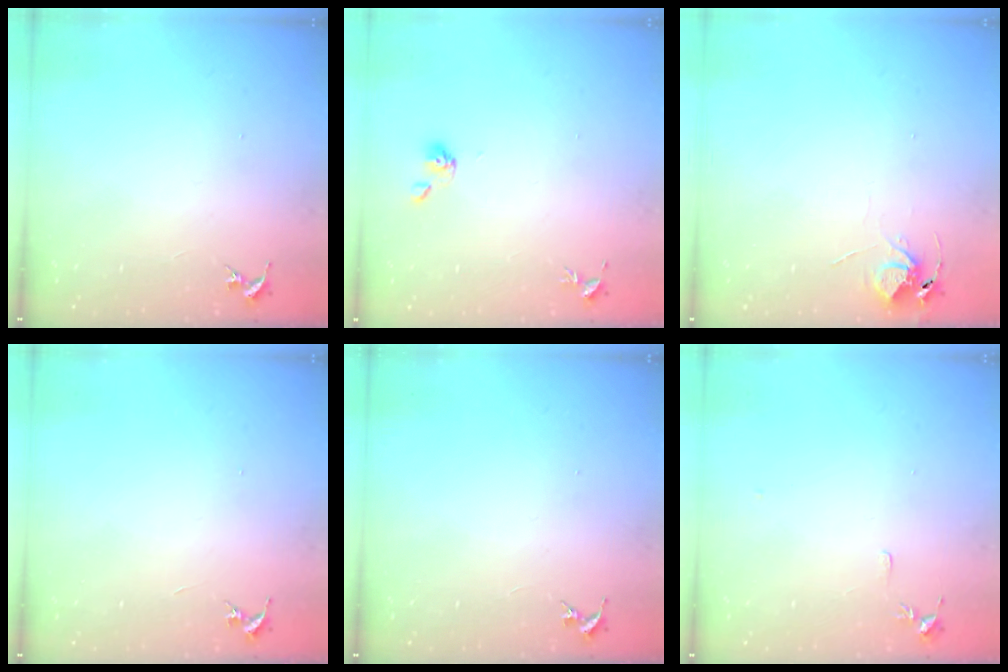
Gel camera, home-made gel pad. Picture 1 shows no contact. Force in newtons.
{"total": 4.7, "press": 4.5, "slide": 1.3}
{"total": 5.7, "press": 5.7, "slide": 0.3}
{"total": 0.0}
{"total": 0.0}
{"total": 4.4, "press": 4.4, "slide": 0.6}